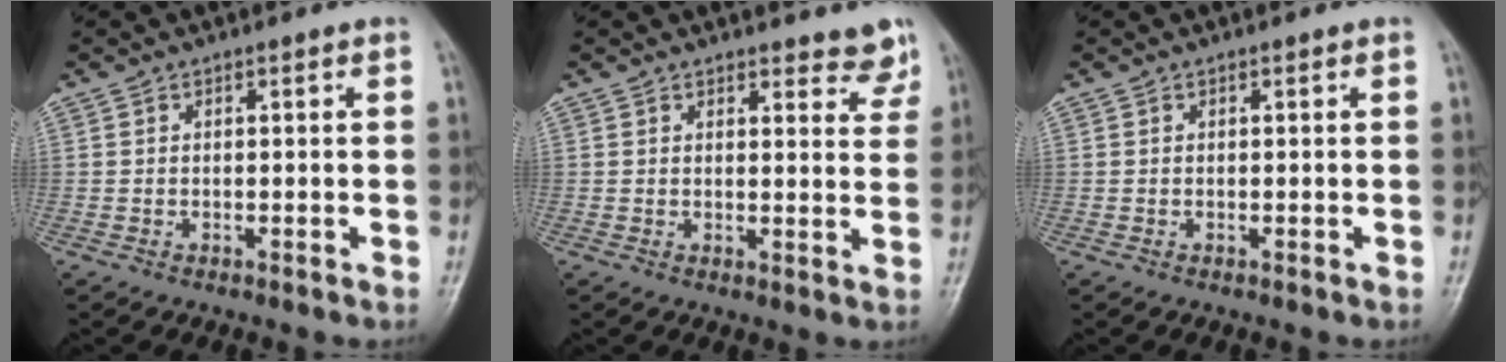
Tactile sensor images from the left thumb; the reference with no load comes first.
{"total": 5.3, "force": [4.7, 1.6, 1.9], "torque": [0.005, -0.029, 0.048]}
{"total": 0.0}